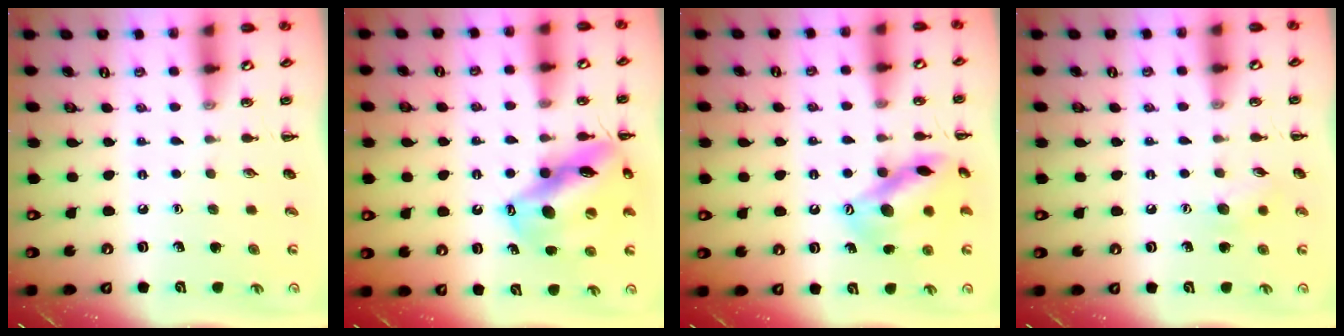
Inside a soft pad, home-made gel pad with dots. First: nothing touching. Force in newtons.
{"total": 16.2, "press": 15.8, "slide": 3.6}
{"total": 14.8, "press": 14.7, "slide": 0.8}
{"total": 7.0, "press": 6.9, "slide": 1.4}